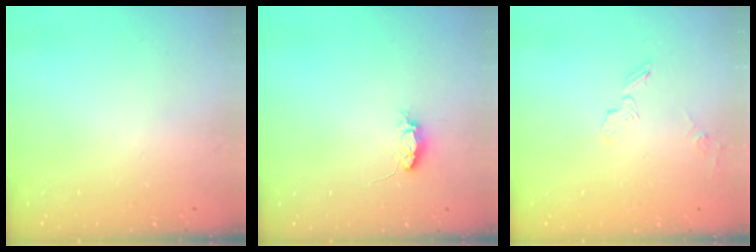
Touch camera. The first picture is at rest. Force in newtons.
{"total": 4.3, "press": 4.2, "slide": 0.4}
{"total": 5.5, "press": 5.4, "slide": 1.2}